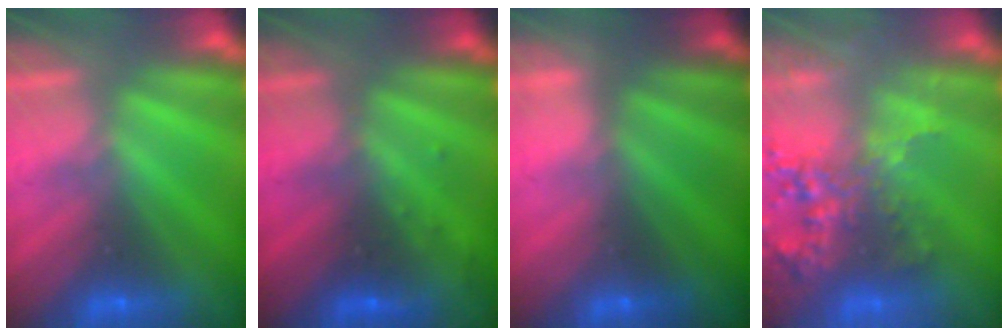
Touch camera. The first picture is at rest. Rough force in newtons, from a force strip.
{"total": 2.8}
{"total": 2.1}
{"total": 8.3}